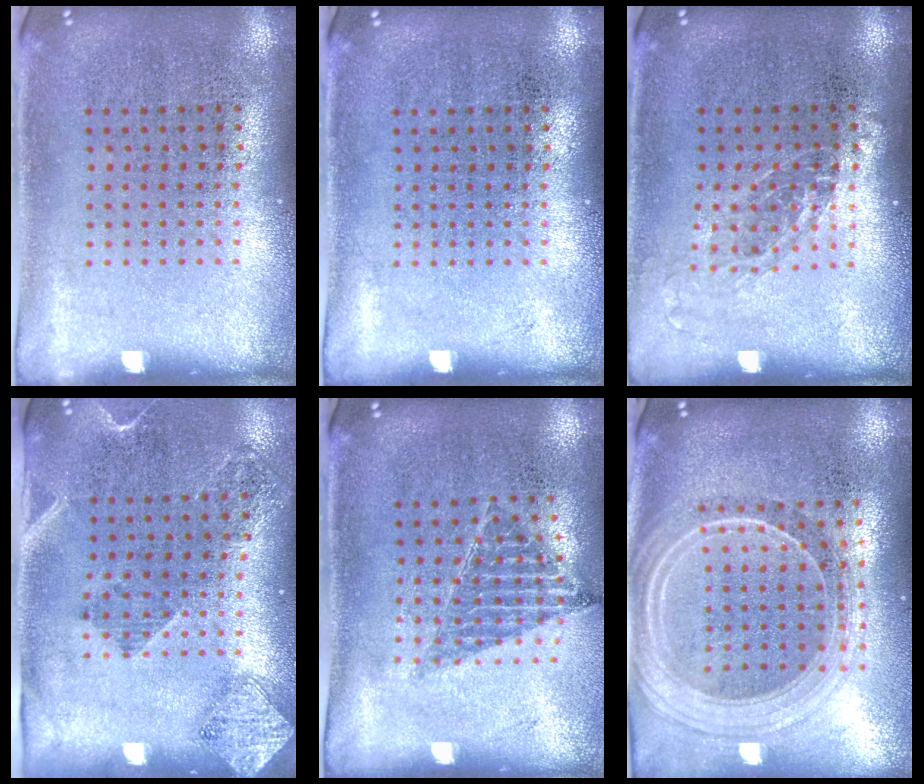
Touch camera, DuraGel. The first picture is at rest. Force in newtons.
{"total": 0.0}
{"total": 1.1, "press": 1.0, "slide": 0.5}
{"total": 1.8, "press": 1.5, "slide": 1.1}
{"total": 0.8, "press": 0.8, "slide": 0.1}
{"total": 2.3, "press": 2.0, "slide": 1.2}